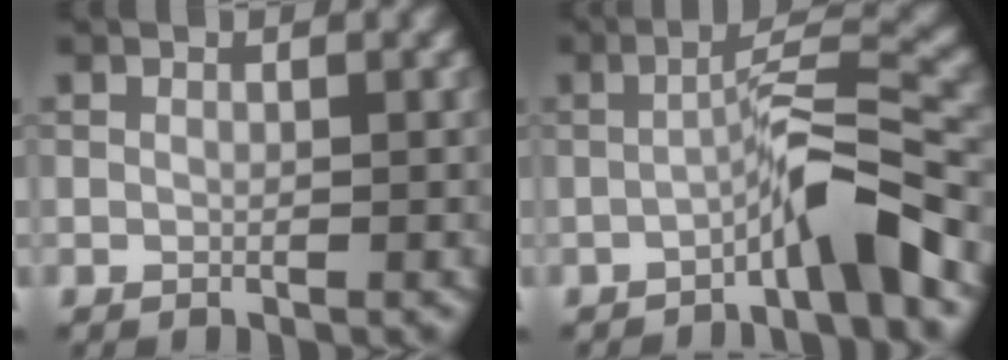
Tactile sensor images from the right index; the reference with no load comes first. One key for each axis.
{"total": 5.2, "fx": -2.7, "fy": 0.4, "fz": 4.4, "tx": -0.069, "ty": 0.024, "tz": -0.058}